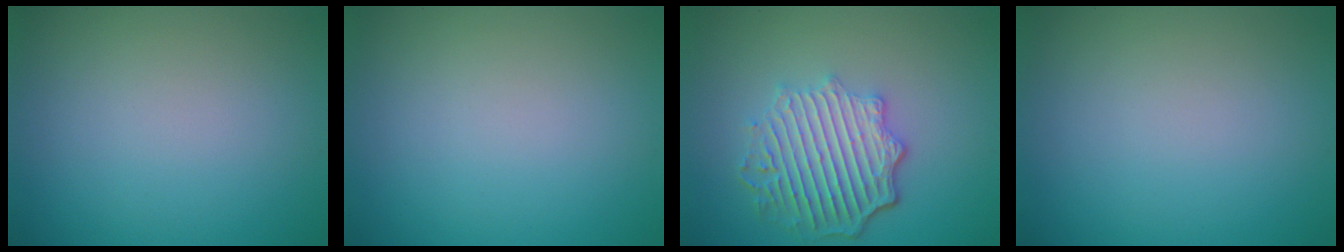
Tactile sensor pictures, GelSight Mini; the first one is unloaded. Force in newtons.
{"total": 0.0}
{"total": 5.9, "press": 4.6, "slide": 3.7}
{"total": 0.0}